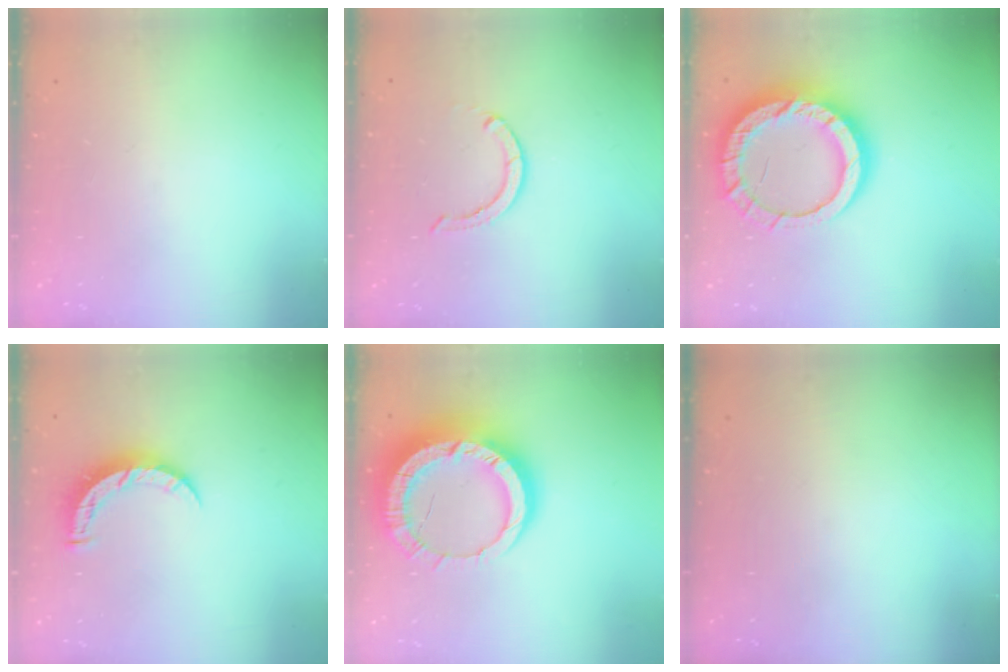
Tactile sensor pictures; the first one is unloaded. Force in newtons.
{"total": 2.9, "press": 2.9, "slide": 0.1}
{"total": 18.4, "press": 18.3, "slide": 1.7}
{"total": 7.7, "press": 7.7, "slide": 0.3}
{"total": 18.8, "press": 18.7, "slide": 1.8}
{"total": 0.0}